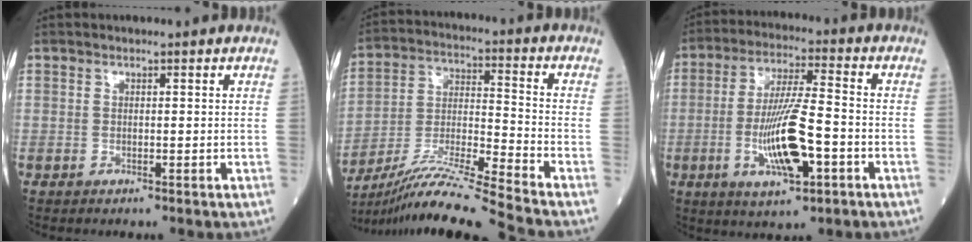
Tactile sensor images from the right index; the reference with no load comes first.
{"total": 16.7, "force": [-14.5, -2.9, 7.6], "torque": [-0.147, -0.016, -0.258]}
{"total": 11.9, "force": [-3.4, 2.0, 11.3], "torque": [-0.218, -0.004, -0.057]}